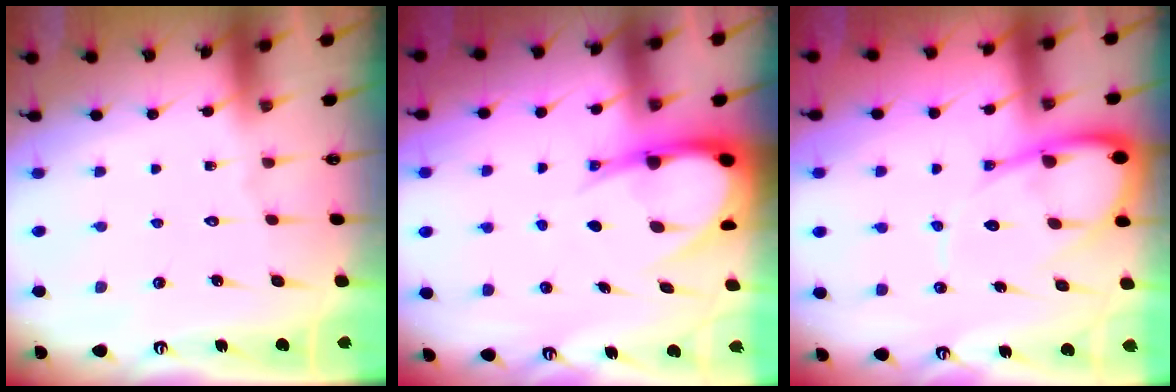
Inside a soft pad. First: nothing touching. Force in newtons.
{"total": 11.4, "press": 11.3, "slide": 1.4}
{"total": 11.9, "press": 11.9, "slide": 1.3}